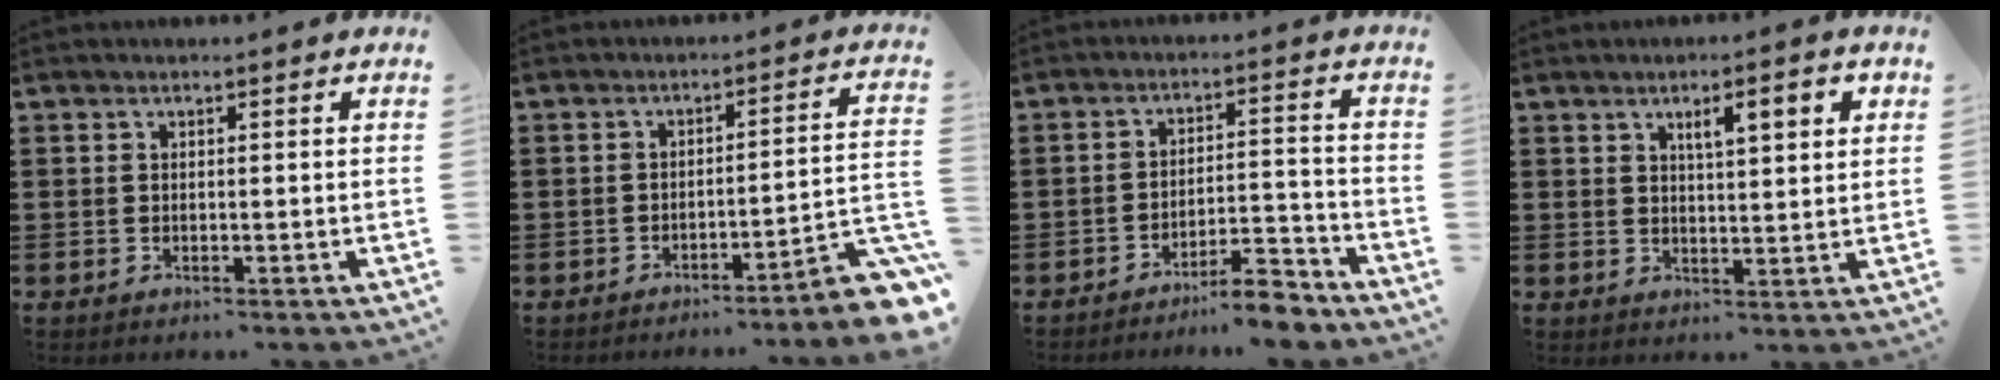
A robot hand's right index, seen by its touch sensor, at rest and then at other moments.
{"total": 4.6, "force": [-3.4, 0.0, 3.1], "torque": [-0.055, -0.019, -0.069]}
{"total": 6.8, "force": [-6.2, 0.5, 2.9], "torque": [-0.041, 0.009, -0.115]}
{"total": 4.6, "force": [1.8, 1.1, 4.1], "torque": [-0.068, -0.003, 0.024]}